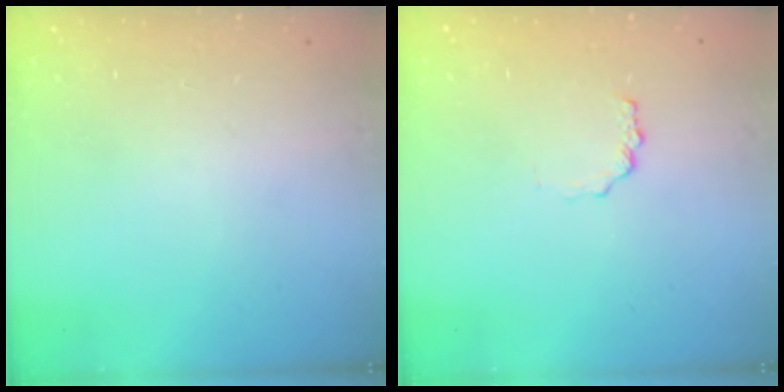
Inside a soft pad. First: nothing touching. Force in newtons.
{"total": 1.7, "press": 1.6, "slide": 0.2}